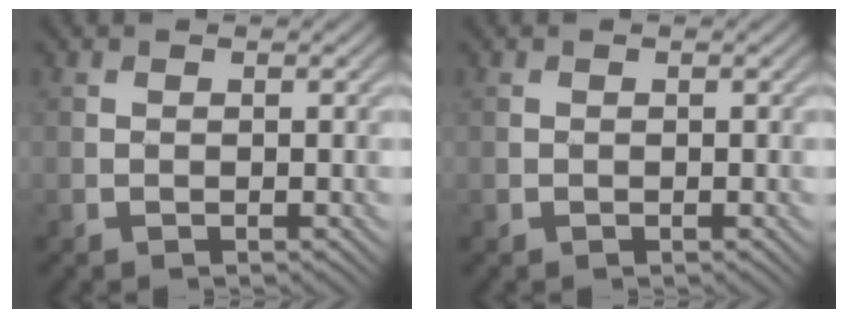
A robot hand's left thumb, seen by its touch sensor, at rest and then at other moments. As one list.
[{"total": 0.0}]